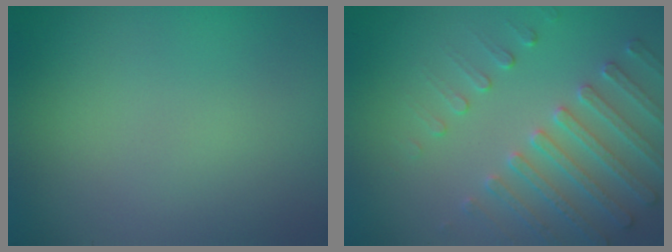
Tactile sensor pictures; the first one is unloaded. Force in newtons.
{"total": 3.8, "press": 3.7, "slide": 0.8}